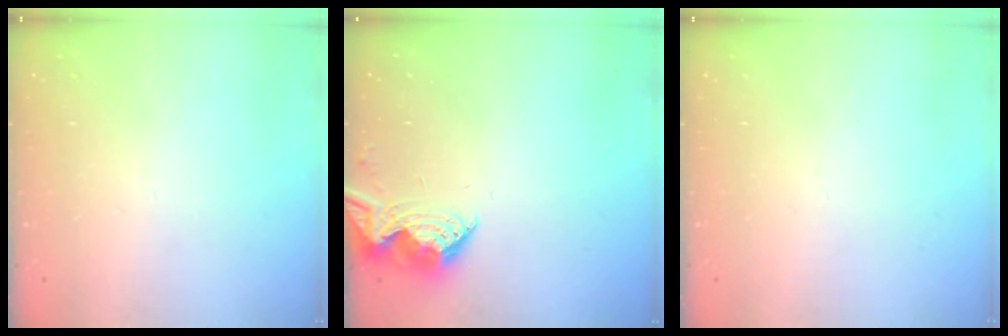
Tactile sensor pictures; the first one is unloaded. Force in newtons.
{"total": 8.1, "press": 8.1, "slide": 0.6}
{"total": 0.0}